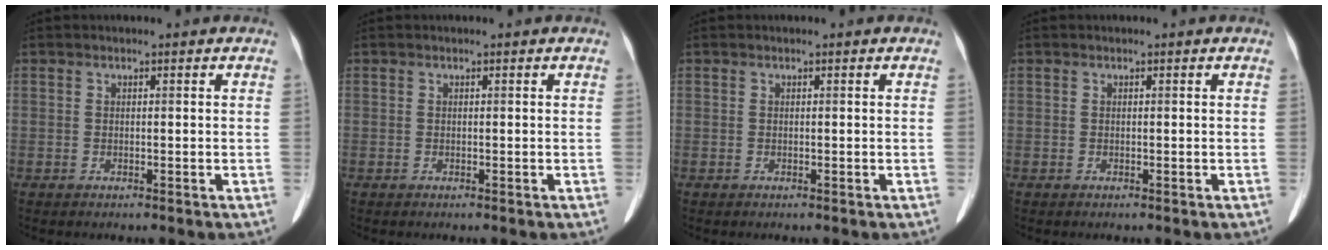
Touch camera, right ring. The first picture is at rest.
{"total": 0.0}
{"total": 0.0}
{"total": 0.0}